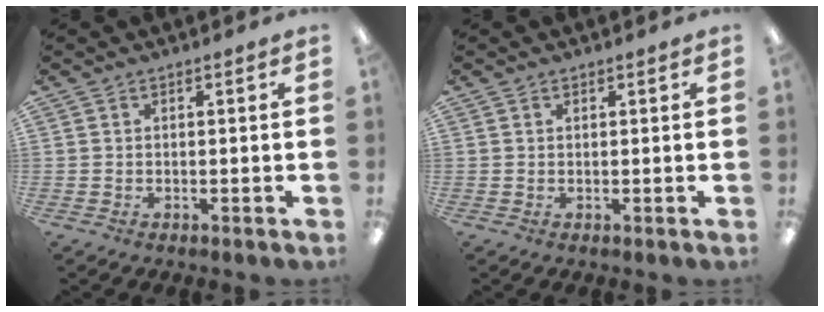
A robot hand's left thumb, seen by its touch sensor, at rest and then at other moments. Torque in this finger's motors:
{"motor_torque": [0.16, 0.07, -0.59, 0.24, -0.03]}